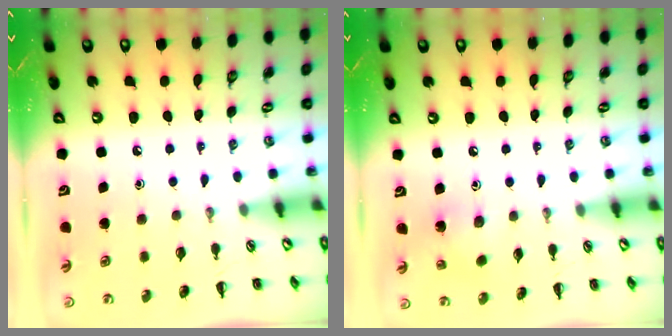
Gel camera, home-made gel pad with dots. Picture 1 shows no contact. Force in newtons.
{"total": 6.3, "press": 6.2, "slide": 1.3}